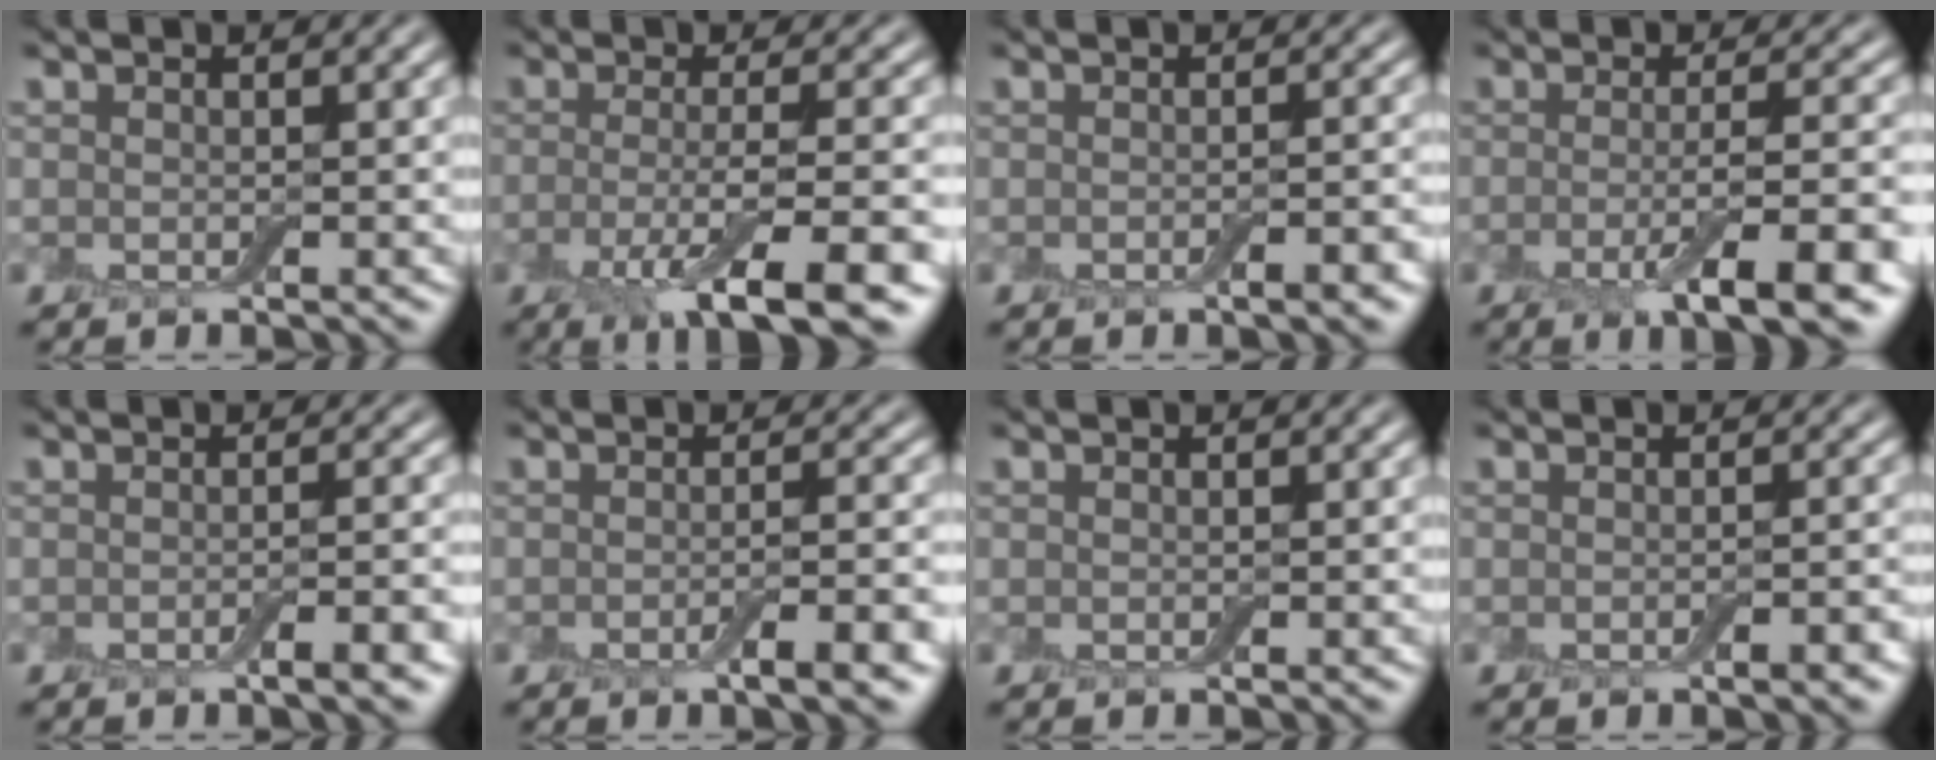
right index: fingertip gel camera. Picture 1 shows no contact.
{"total": 8.0, "force": [-3.7, 1.5, 6.9], "torque": [-0.106, -0.004, -0.067]}
{"total": 2.3, "force": [-1.0, 0.5, 2.0], "torque": [-0.022, 0.002, -0.013]}
{"total": 7.4, "force": [-2.8, 1.5, 6.6], "torque": [-0.097, -0.003, -0.049]}
{"total": 3.1, "force": [-1.3, 0.7, 2.7], "torque": [-0.033, 0.004, -0.023]}
{"total": 4.0, "force": [-1.6, 0.9, 3.6], "torque": [-0.049, 0.003, -0.029]}
{"total": 0.0}
{"total": 1.8, "force": [-0.8, 0.4, 1.6], "torque": [-0.019, 0.001, -0.009]}